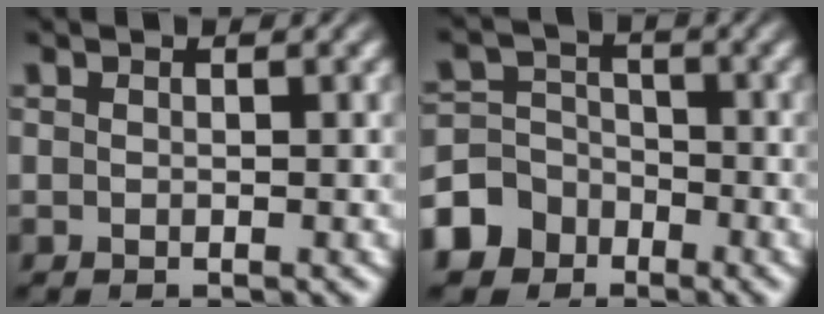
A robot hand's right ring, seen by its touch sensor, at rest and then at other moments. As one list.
[{"total": 6.3, "force": [-3.3, 5.2, 1.6], "torque": [-0.029, -0.027, -0.048]}]